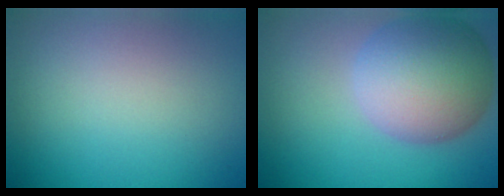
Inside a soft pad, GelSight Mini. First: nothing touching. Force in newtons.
{"total": 9.3, "press": 9.3, "slide": 0.4}